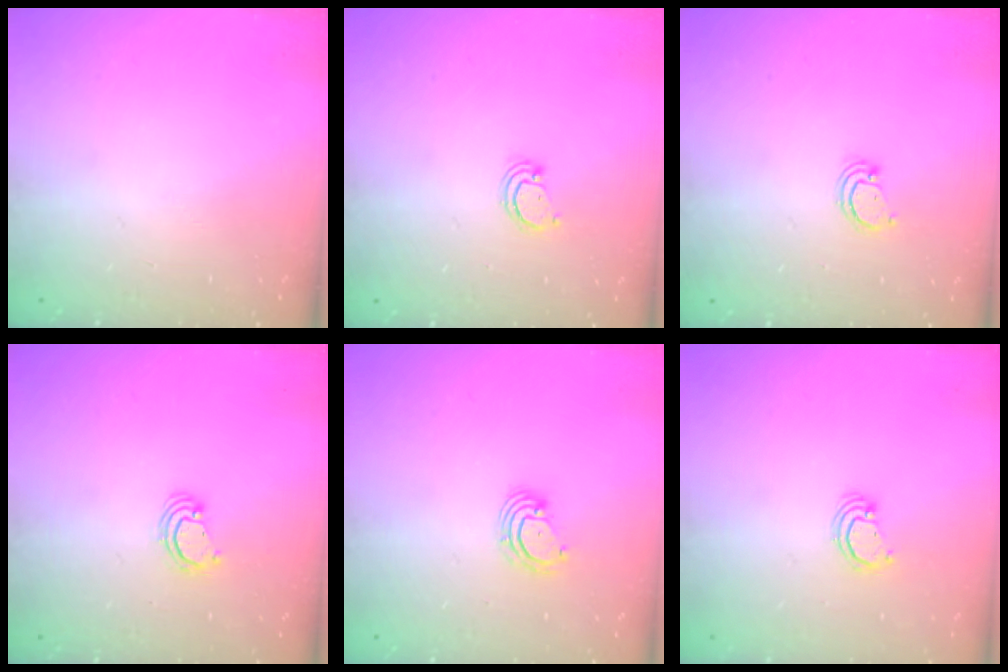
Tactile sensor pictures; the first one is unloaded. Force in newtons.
{"total": 2.4, "press": 2.4, "slide": 0.2}
{"total": 2.4, "press": 2.4, "slide": 0.2}
{"total": 2.2, "press": 2.2, "slide": 0.1}
{"total": 3.2, "press": 3.2, "slide": 0.1}
{"total": 2.2, "press": 2.2, "slide": 0.2}